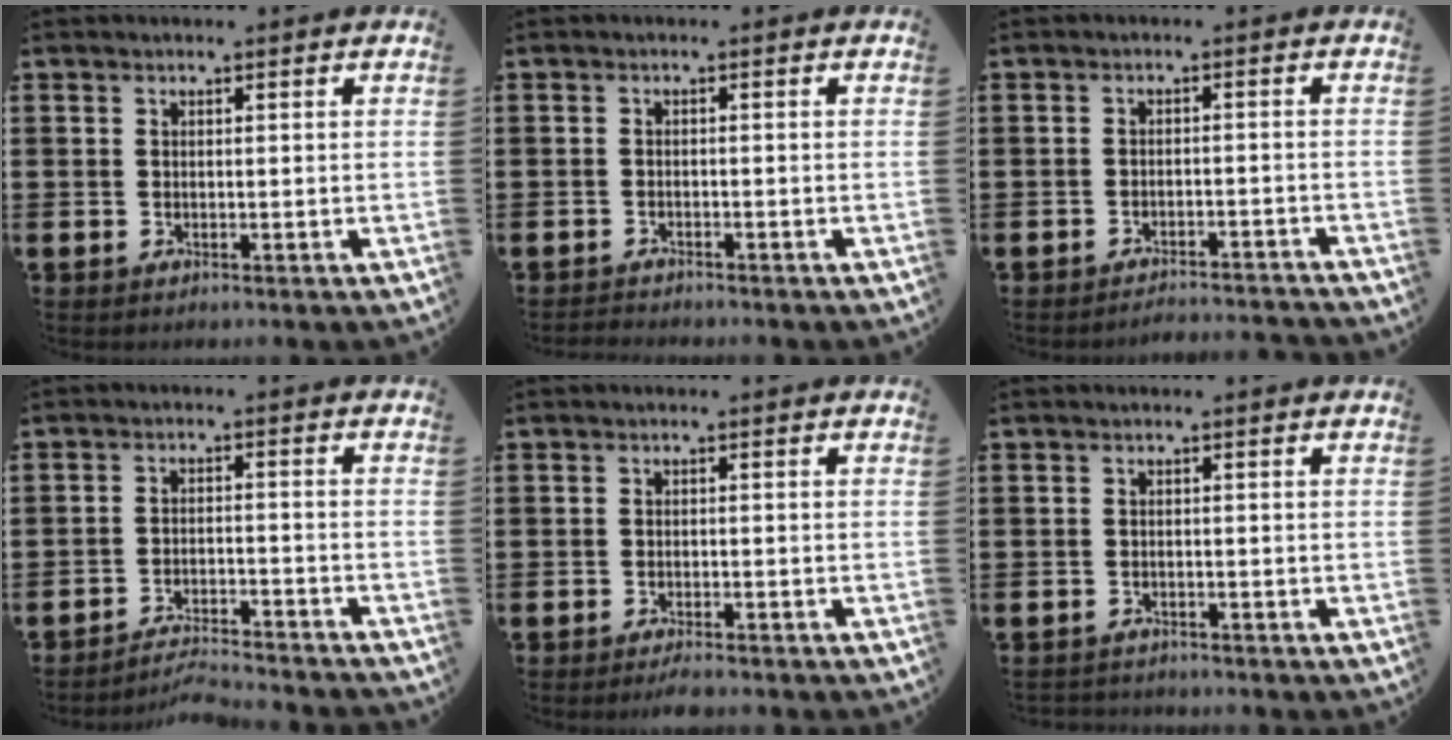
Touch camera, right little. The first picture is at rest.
{"total": 1.1, "force": [-1.0, 0.0, -0.1], "torque": [-0.002, 0.000, -0.022]}
{"total": 1.9, "force": [-1.9, -0.2, 0.0], "torque": [-0.003, 0.004, -0.041]}
{"total": 3.7, "force": [-3.7, -0.1, 0.3], "torque": [-0.008, 0.002, -0.077]}
{"total": 1.2, "force": [-1.1, 0.0, 0.5], "torque": [-0.010, -0.001, -0.022]}
{"total": 0.8, "force": [-0.8, 0.1, -0.1], "torque": [-0.001, 0.001, -0.018]}